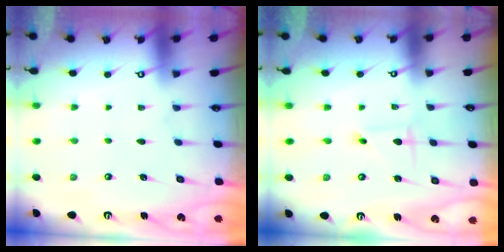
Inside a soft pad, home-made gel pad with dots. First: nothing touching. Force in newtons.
{"total": 1.5, "press": 1.5, "slide": 0.1}